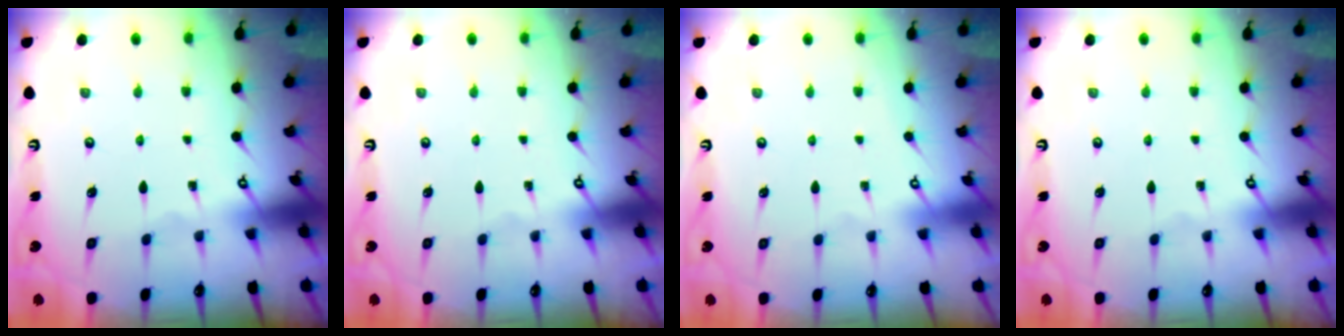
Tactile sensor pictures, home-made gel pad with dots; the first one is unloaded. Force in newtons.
{"total": 0.0}
{"total": 3.9, "press": 3.9, "slide": 0.1}
{"total": 0.0}